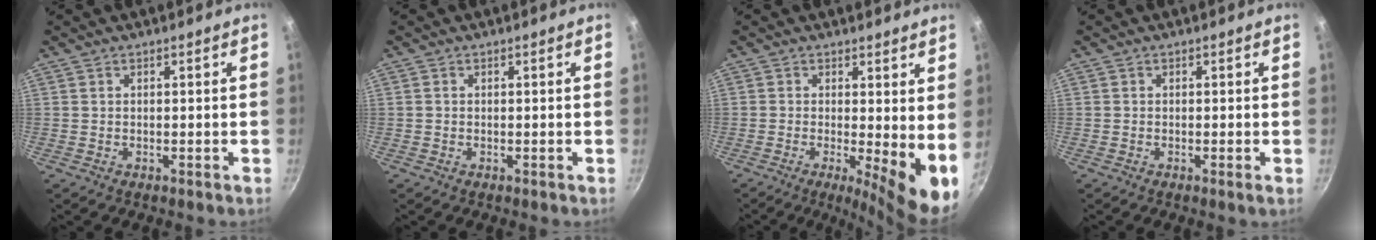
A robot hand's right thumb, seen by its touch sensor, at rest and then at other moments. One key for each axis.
{"total": 0.0}
{"total": 8.8, "fx": -0.3, "fy": 2.4, "fz": 8.4, "tx": -0.104, "ty": -0.019, "tz": -0.004}
{"total": 0.6, "fx": -0.2, "fy": -0.1, "fz": 0.6, "tx": -0.011, "ty": -0.003, "tz": -0.008}